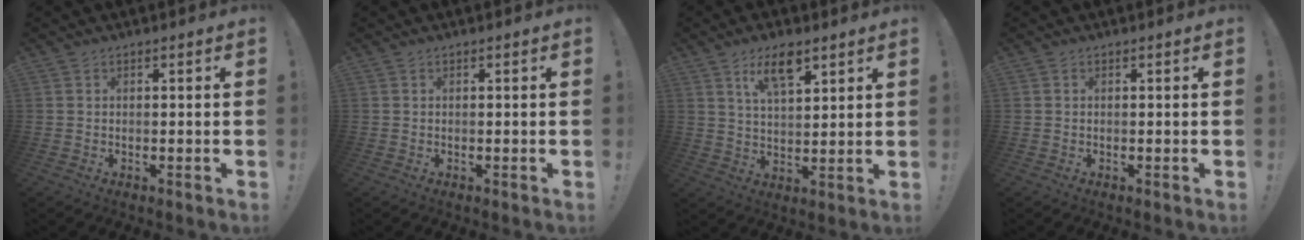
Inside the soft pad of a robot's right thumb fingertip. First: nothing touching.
{"total": 0.0}
{"total": 9.2, "force": [5.5, 3.6, 6.4], "torque": [-0.103, -0.021, 0.094]}
{"total": 0.0}